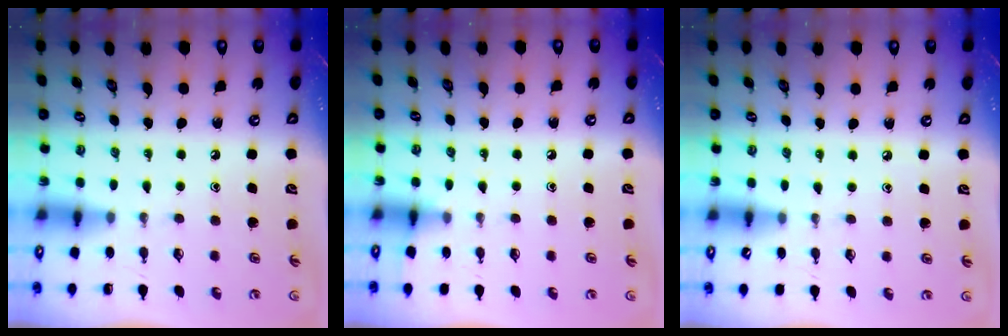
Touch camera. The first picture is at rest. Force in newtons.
{"total": 4.7, "press": 4.6, "slide": 0.7}
{"total": 2.8, "press": 2.8, "slide": 0.4}